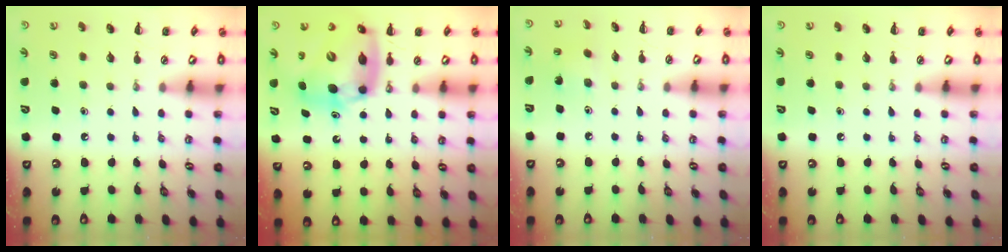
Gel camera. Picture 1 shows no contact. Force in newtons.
{"total": 14.0, "press": 13.5, "slide": 4.0}
{"total": 1.4, "press": 1.2, "slide": 0.6}
{"total": 0.0}